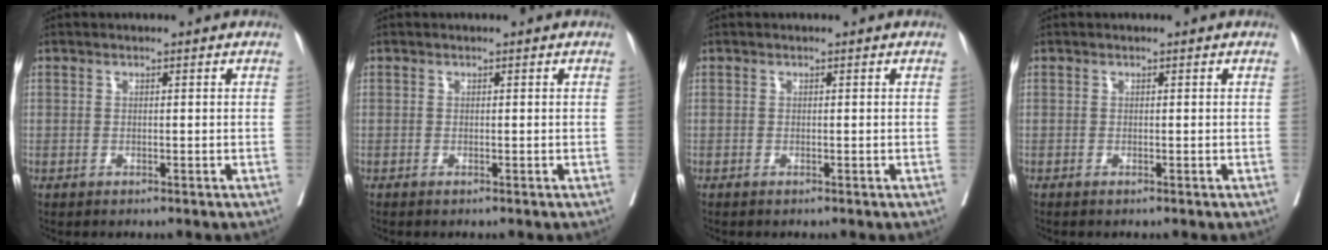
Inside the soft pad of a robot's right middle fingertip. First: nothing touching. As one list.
[{"total": 0.0}, {"total": 0.0}, {"total": 0.0}]